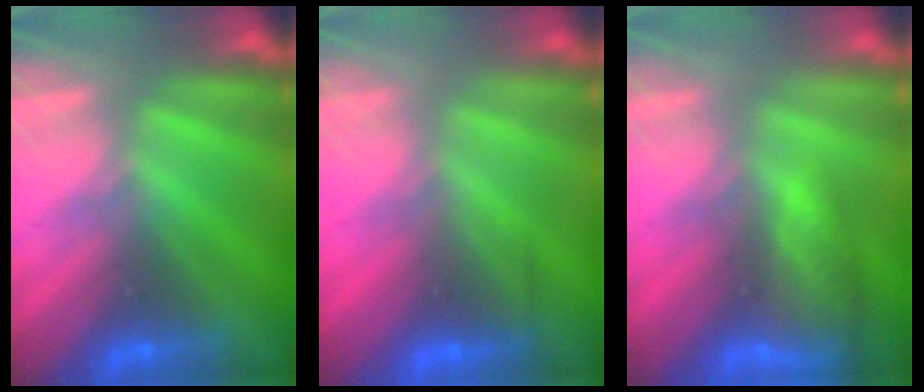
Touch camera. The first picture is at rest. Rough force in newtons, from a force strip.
{"total": 2.2}
{"total": 8.3}